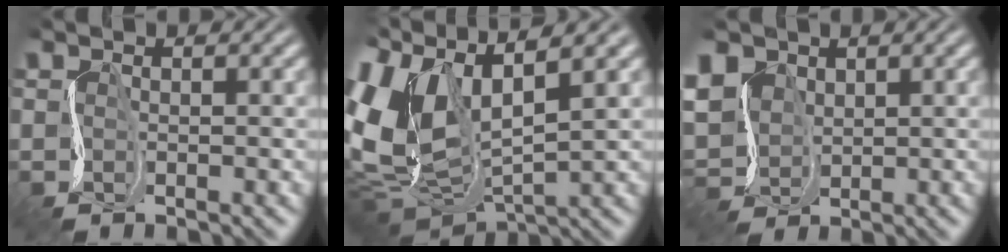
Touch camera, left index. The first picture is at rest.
{"total": 10.4, "force": [2.6, 5.6, 8.3], "torque": [-0.202, -0.005, 0.049]}
{"total": 4.5, "force": [1.2, 3.7, 2.3], "torque": [-0.066, 0.005, 0.016]}